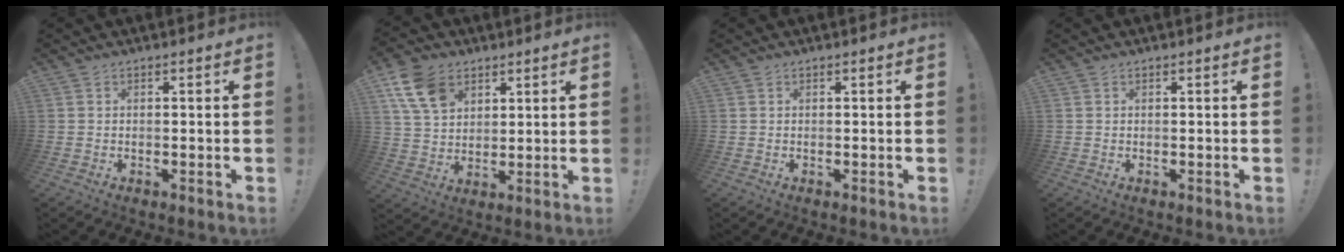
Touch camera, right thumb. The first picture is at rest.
{"total": 12.7, "force": [6.4, 8.7, 6.7], "torque": [-0.127, -0.018, 0.128]}
{"total": 0.0}
{"total": 0.0}